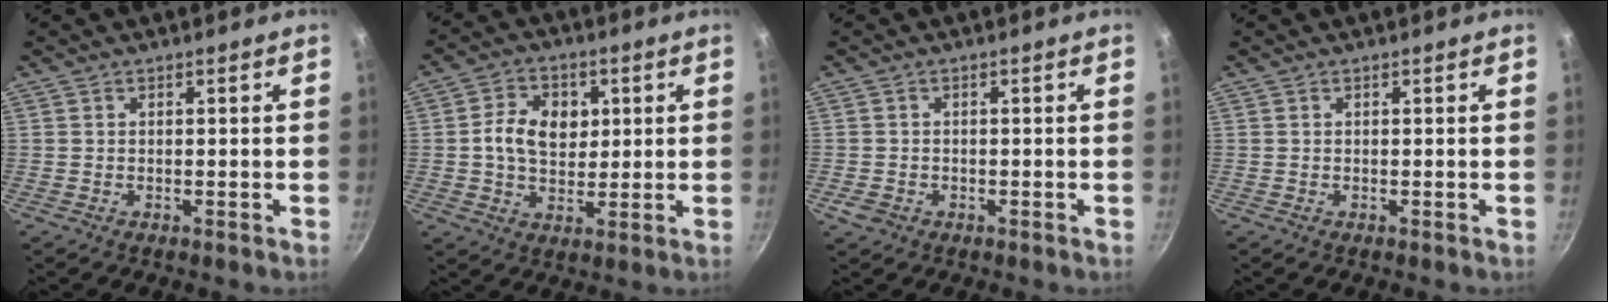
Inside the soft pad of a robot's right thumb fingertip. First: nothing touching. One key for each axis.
{"total": 9.5, "fx": 1.4, "fy": 6.9, "fz": 6.4, "tx": -0.082, "ty": 0.000, "tz": 0.024}
{"total": 2.1, "fx": -0.9, "fy": 1.7, "fz": 0.9, "tx": -0.011, "ty": 0.004, "tz": -0.015}
{"total": 0.0}